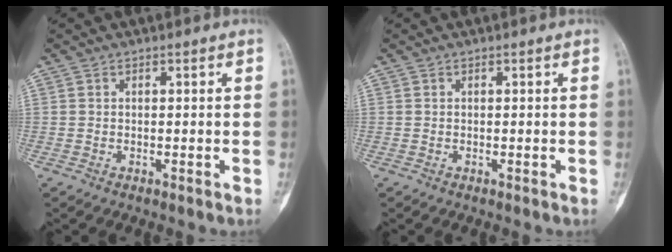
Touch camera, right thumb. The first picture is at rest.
{"total": 0.0}